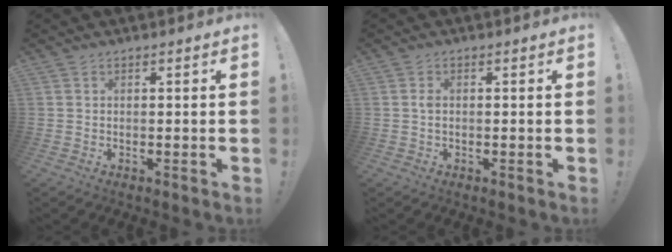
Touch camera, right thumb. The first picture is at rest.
{"total": 1.2, "force": [0.0, 0.7, 1.0], "torque": [-0.028, 0.007, 0.001]}